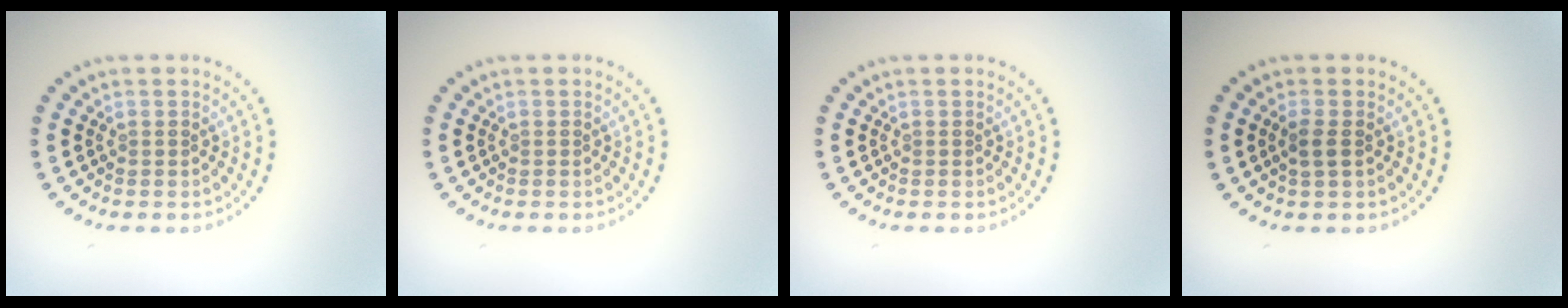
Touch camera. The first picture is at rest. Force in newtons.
{"total": 0.0}
{"total": 0.0}
{"total": 1.4, "press": 1.3, "slide": 0.4}